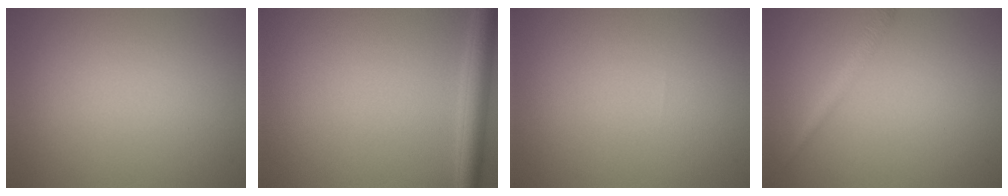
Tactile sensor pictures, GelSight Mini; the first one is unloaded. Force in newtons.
{"total": 3.3, "press": 3.3, "slide": 0.2}
{"total": 0.0}
{"total": 1.4, "press": 1.4, "slide": 0.0}